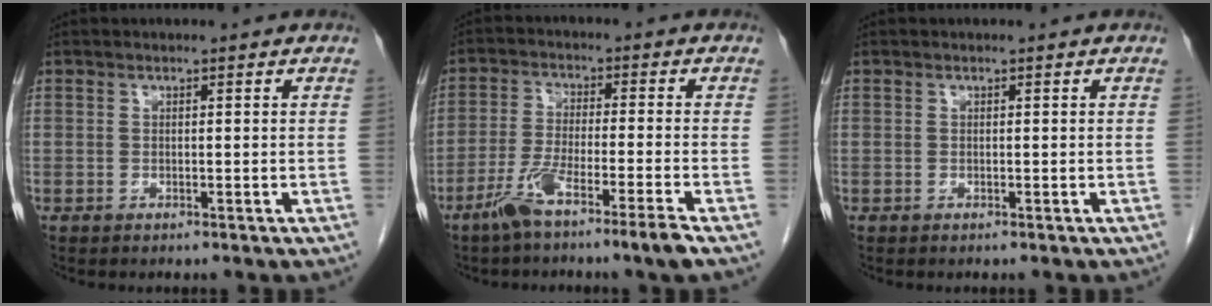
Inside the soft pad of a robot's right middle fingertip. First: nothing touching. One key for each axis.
{"total": 7.9, "fx": -5.2, "fy": -0.7, "fz": 5.9, "tx": -0.109, "ty": -0.014, "tz": -0.100}
{"total": 0.0}